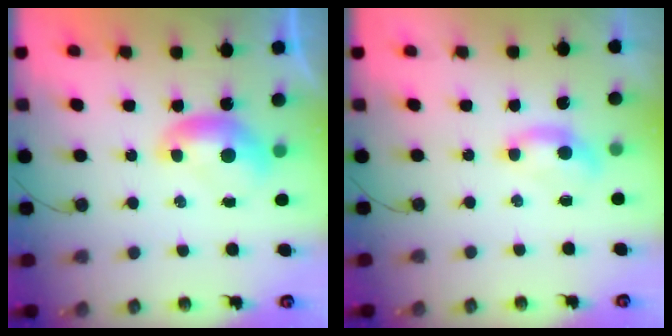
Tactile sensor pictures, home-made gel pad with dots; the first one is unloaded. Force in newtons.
{"total": 0.7, "press": 0.5, "slide": 0.5}